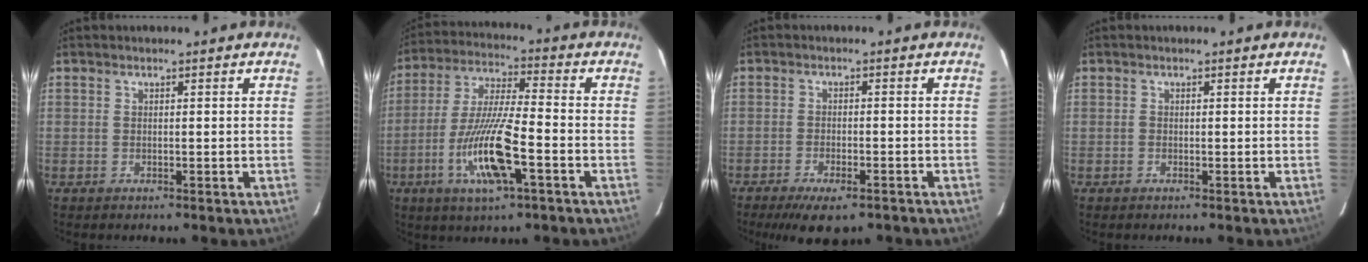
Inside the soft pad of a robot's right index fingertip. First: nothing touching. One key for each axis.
{"total": 13.3, "fx": -4.9, "fy": 1.6, "fz": 12.3, "tx": -0.246, "ty": -0.012, "tz": -0.088}
{"total": 6.8, "fx": -5.0, "fy": 2.1, "fz": 4.2, "tx": -0.061, "ty": -0.010, "tz": -0.074}
{"total": 0.0}